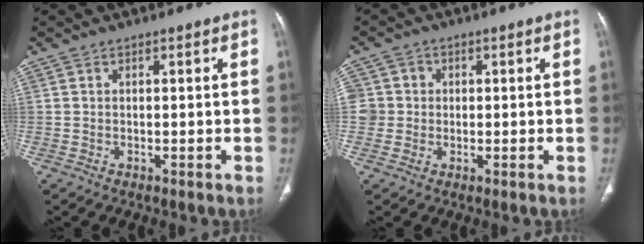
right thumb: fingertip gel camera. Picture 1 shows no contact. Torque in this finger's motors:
{"motor_torque": [0.60, 0.59, 0.39, 0.18, 0.02]}